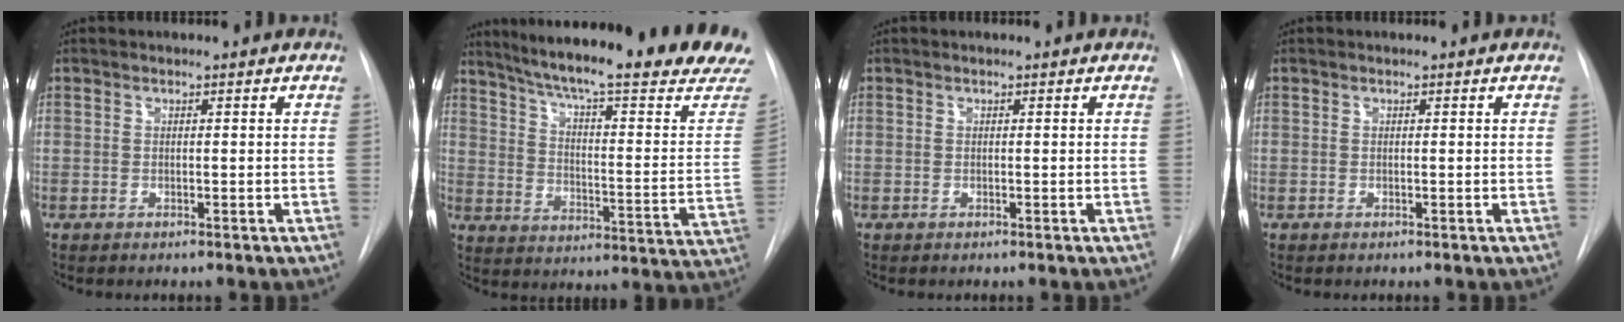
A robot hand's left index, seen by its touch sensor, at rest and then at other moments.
{"total": 30.2, "force": [25.7, 1.8, 15.7], "torque": [-0.231, -0.096, 0.328]}
{"total": 0.0}
{"total": 0.0}